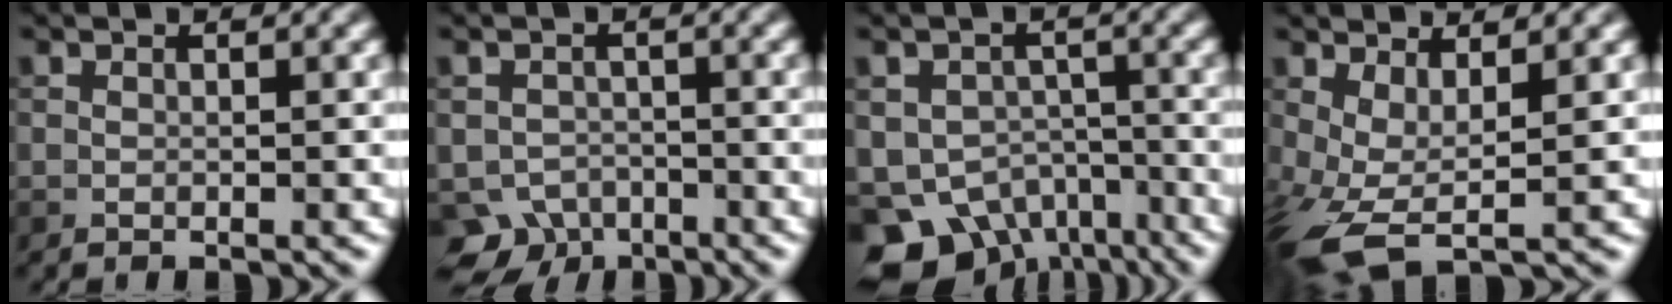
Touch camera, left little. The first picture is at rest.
{"total": 4.2, "force": [-2.7, 3.1, 1.1], "torque": [-0.007, -0.005, -0.047]}
{"total": 8.9, "force": [-5.6, 5.9, 3.5], "torque": [-0.051, -0.022, -0.081]}
{"total": 5.8, "force": [-1.1, 2.3, 5.2], "torque": [-0.125, -0.011, -0.022]}